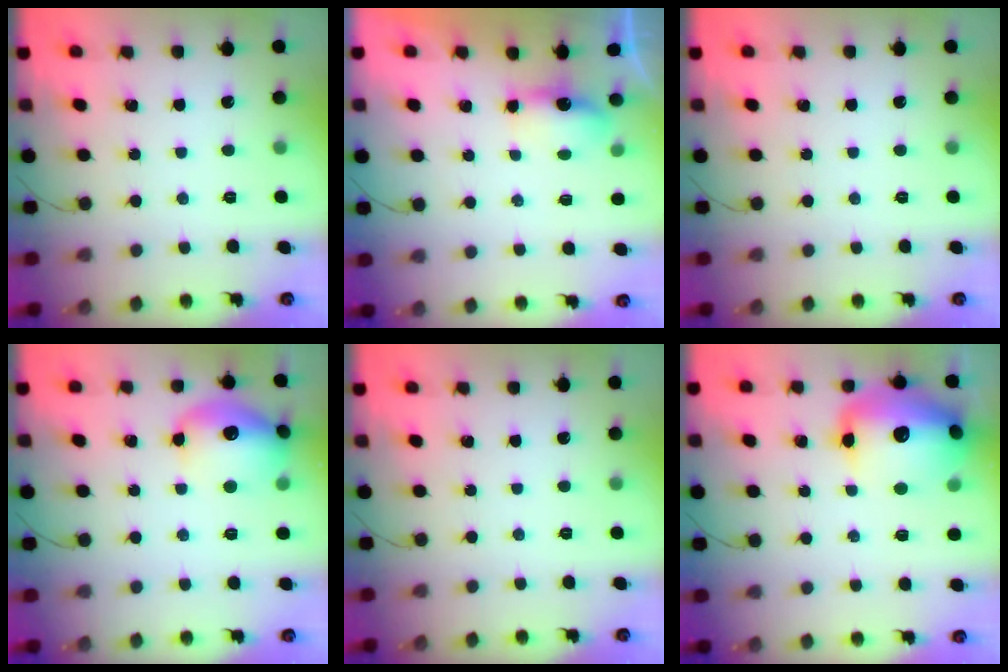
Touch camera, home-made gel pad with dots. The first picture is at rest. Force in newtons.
{"total": 5.2, "press": 5.0, "slide": 1.3}
{"total": 0.0}
{"total": 15.0, "press": 14.9, "slide": 1.4}
{"total": 0.0}
{"total": 20.0, "press": 19.6, "slide": 3.9}